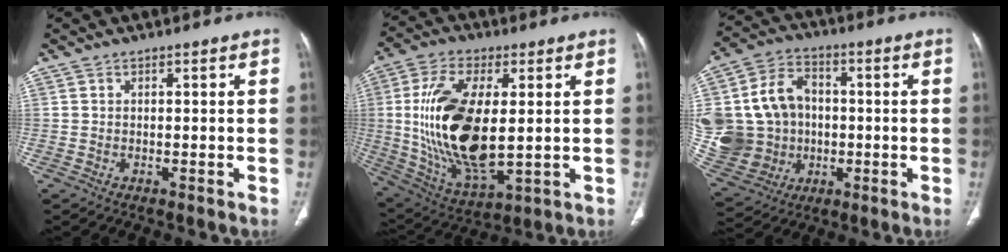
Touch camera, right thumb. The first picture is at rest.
{"total": 21.7, "force": [1.3, 10.2, 19.1], "torque": [-0.377, -0.016, 0.036]}
{"total": 24.0, "force": [0.2, 20.4, 12.6], "torque": [-0.280, 0.039, 0.026]}